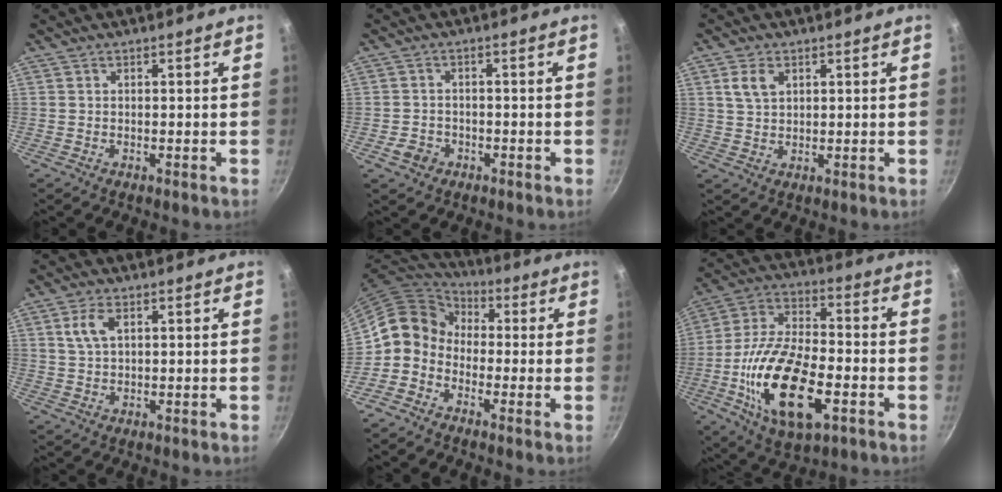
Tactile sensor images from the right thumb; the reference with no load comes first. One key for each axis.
{"total": 3.4, "fx": -1.6, "fy": 2.8, "fz": 1.1, "tx": -0.014, "ty": 0.019, "tz": -0.025}
{"total": 4.3, "fx": 1.7, "fy": 2.8, "fz": 2.7, "tx": -0.040, "ty": 0.000, "tz": 0.034}
{"total": 4.4, "fx": 1.6, "fy": 2.4, "fz": 3.3, "tx": -0.058, "ty": 0.003, "tz": 0.031}
{"total": 9.1, "fx": -1.5, "fy": 7.8, "fz": 4.4, "tx": -0.047, "ty": 0.044, "tz": -0.057}
{"total": 21.7, "fx": -6.2, "fy": 10.4, "fz": 17.9, "tx": -0.334, "ty": 0.020, "tz": -0.115}